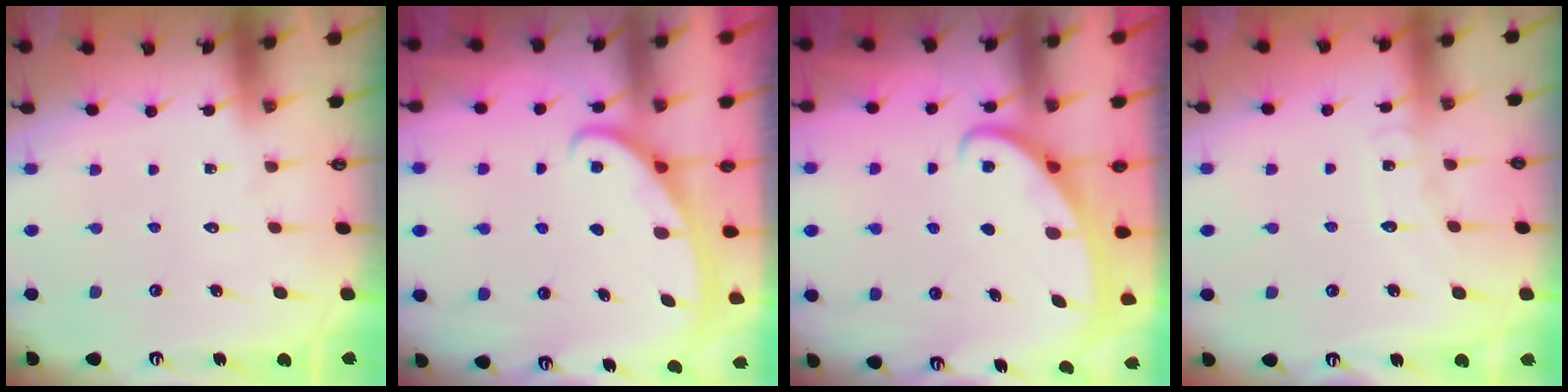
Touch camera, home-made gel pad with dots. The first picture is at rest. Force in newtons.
{"total": 3.0, "press": 2.9, "slide": 0.4}
{"total": 2.6, "press": 2.6, "slide": 0.3}
{"total": 6.5, "press": 6.5, "slide": 0.6}